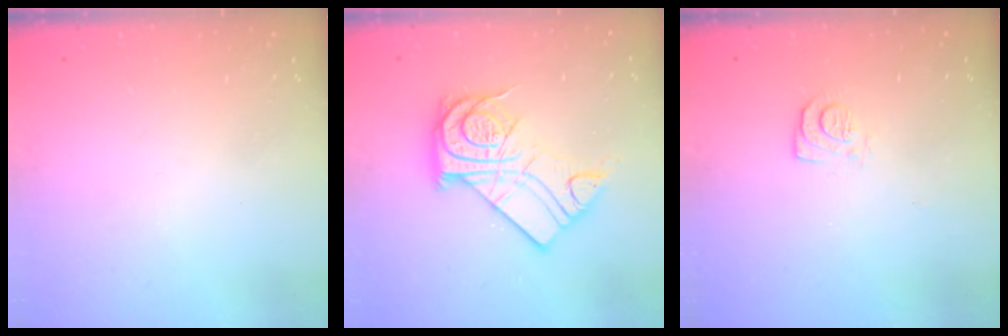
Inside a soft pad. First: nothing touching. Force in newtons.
{"total": 16.6, "press": 16.5, "slide": 1.4}
{"total": 6.8, "press": 6.7, "slide": 0.7}